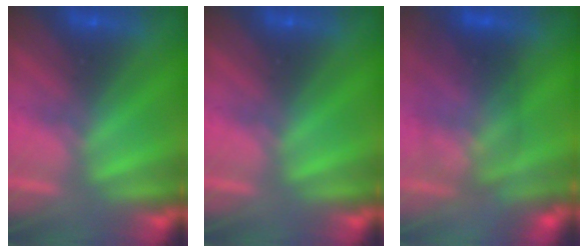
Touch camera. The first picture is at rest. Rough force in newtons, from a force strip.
{"total": 0.0}
{"total": 2.8}